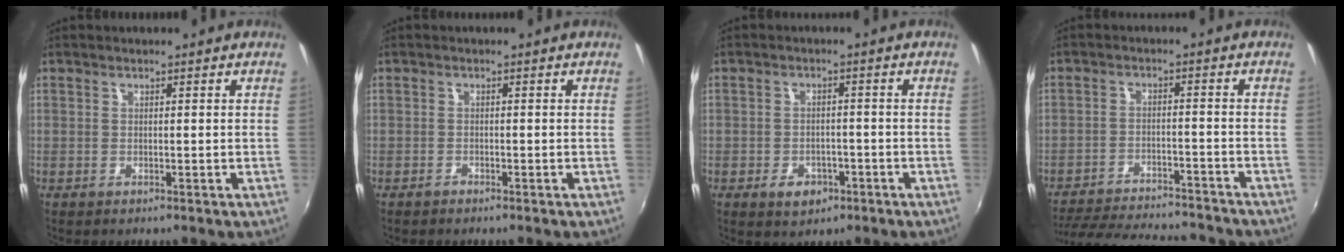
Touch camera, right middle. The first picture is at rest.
{"total": 0.9, "force": [-0.9, 0.3, 0.2], "torque": [-0.005, -0.003, -0.019]}
{"total": 4.8, "force": [-2.7, 3.3, 2.3], "torque": [-0.055, 0.000, -0.034]}
{"total": 20.8, "force": [-18.4, 4.9, 8.3], "torque": [-0.172, -0.012, -0.256]}